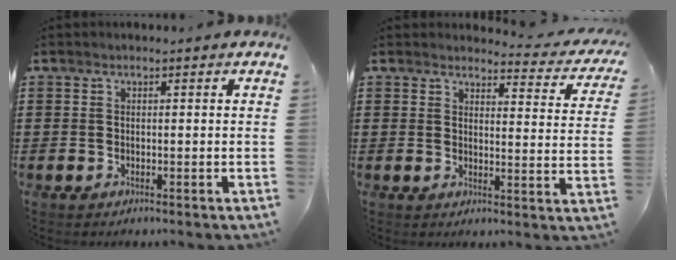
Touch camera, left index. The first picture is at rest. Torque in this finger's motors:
{"motor_torque": [-0.35, -0.29, -1.05, -0.21]}